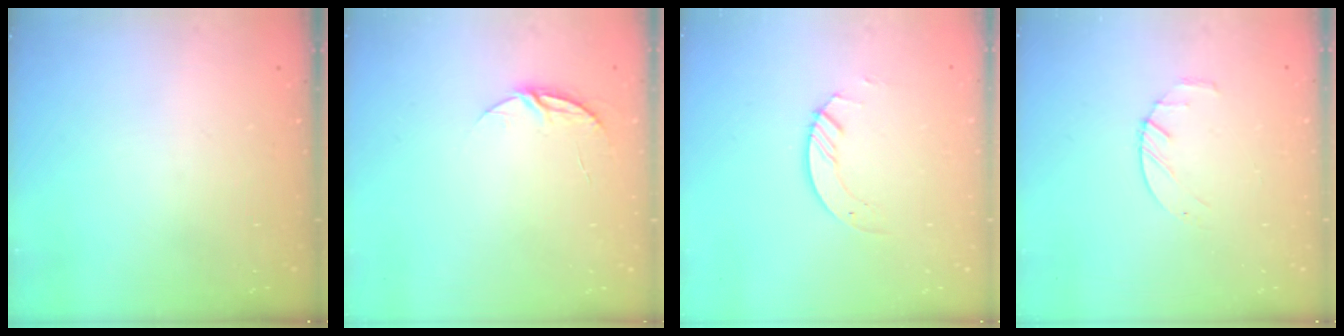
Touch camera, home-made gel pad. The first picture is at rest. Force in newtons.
{"total": 5.6, "press": 5.5, "slide": 0.6}
{"total": 2.9, "press": 2.9, "slide": 0.3}
{"total": 2.4, "press": 2.3, "slide": 0.3}